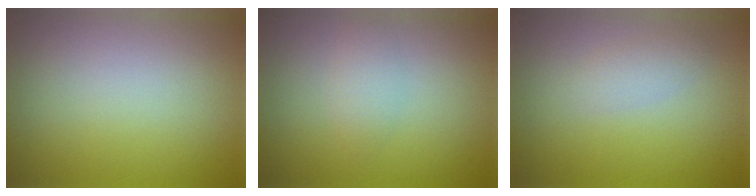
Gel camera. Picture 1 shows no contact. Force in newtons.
{"total": 1.5, "press": 1.5, "slide": 0.0}
{"total": 1.3, "press": 1.3, "slide": 0.0}